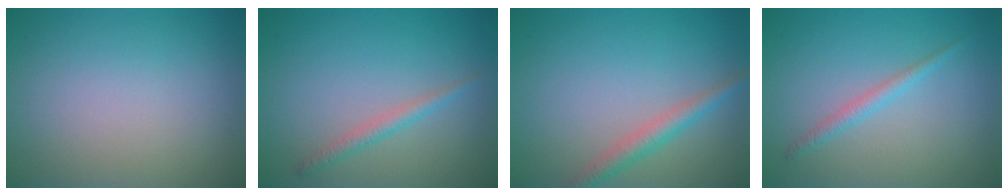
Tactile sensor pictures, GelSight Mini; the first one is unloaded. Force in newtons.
{"total": 1.5, "press": 1.5, "slide": 0.0}
{"total": 2.4, "press": 2.4, "slide": 0.1}
{"total": 1.4, "press": 1.4, "slide": 0.1}